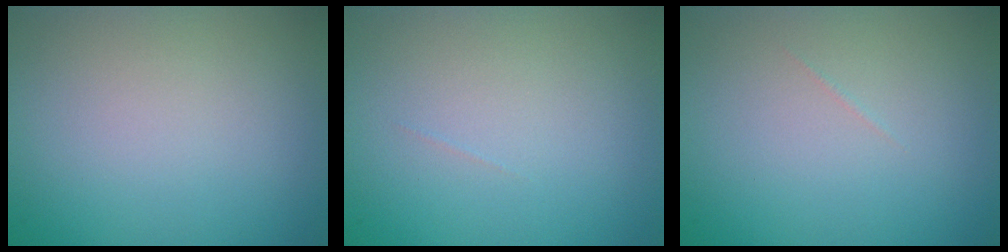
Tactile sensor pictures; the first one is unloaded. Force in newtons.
{"total": 0.0}
{"total": 0.0}